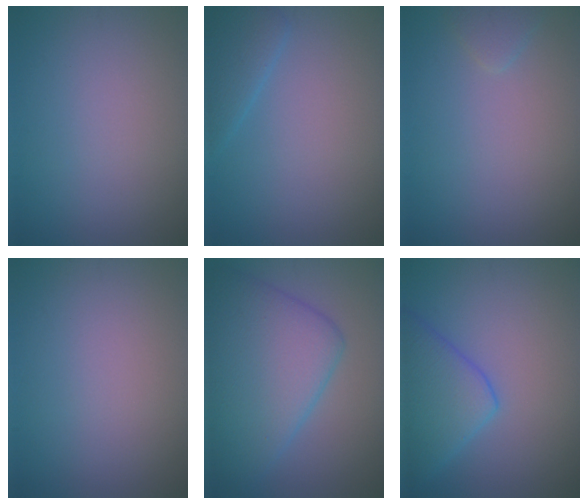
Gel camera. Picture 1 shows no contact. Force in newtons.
{"total": 2.2, "press": 2.2, "slide": 0.1}
{"total": 1.0, "press": 1.0, "slide": 0.1}
{"total": 0.0}
{"total": 8.5, "press": 8.5, "slide": 0.2}
{"total": 5.2, "press": 5.2, "slide": 0.4}